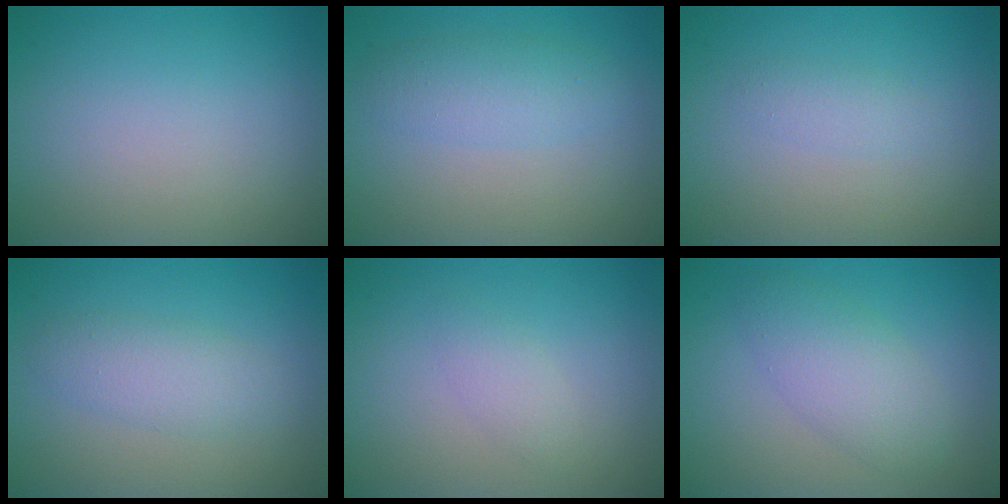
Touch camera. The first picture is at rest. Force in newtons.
{"total": 2.8, "press": 2.8, "slide": 0.0}
{"total": 1.2, "press": 1.2, "slide": 0.1}
{"total": 2.7, "press": 2.7, "slide": 0.0}
{"total": 1.4, "press": 1.4, "slide": 0.1}
{"total": 3.7, "press": 3.7, "slide": 0.1}